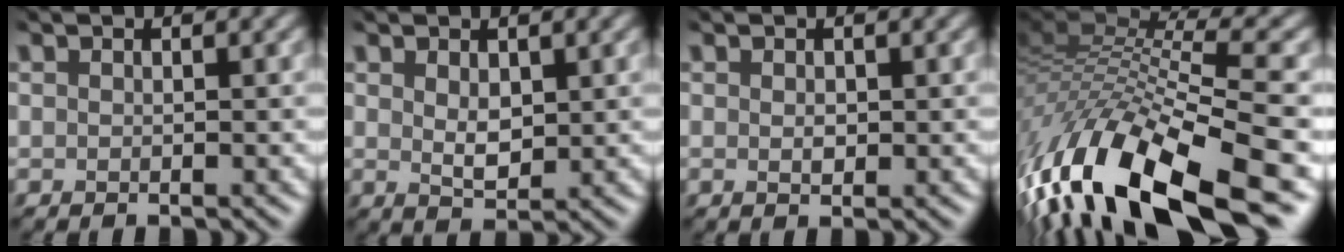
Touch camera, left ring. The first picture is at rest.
{"total": 2.1, "force": [0.5, 1.2, 1.7], "torque": [-0.042, -0.011, 0.015]}
{"total": 0.7, "force": [0.1, 0.4, 0.6], "torque": [-0.017, -0.008, 0.007]}
{"total": 14.0, "force": [-7.5, 4.4, 11.0], "torque": [-0.234, 0.004, -0.131]}